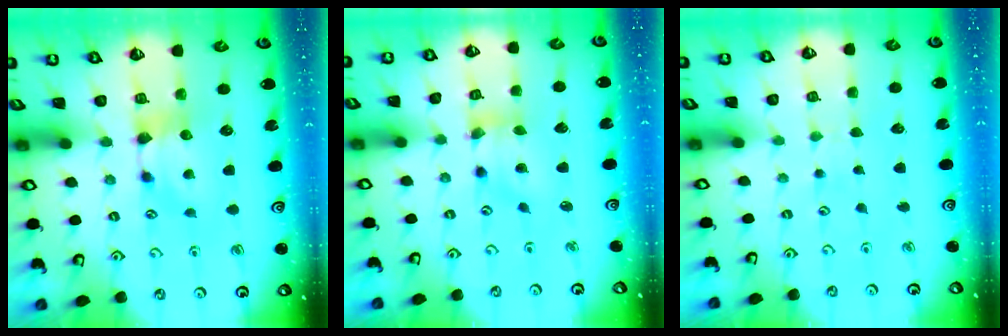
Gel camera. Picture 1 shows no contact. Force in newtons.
{"total": 4.3, "press": 3.8, "slide": 1.9}
{"total": 4.2, "press": 4.1, "slide": 0.3}